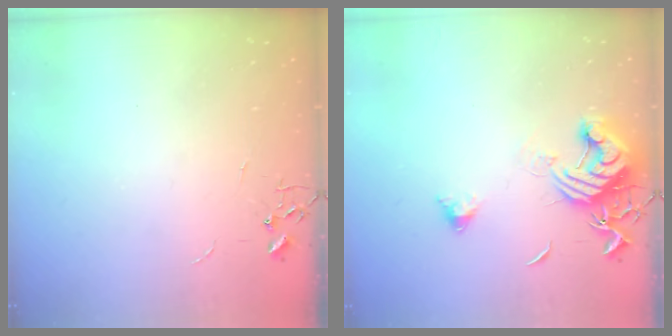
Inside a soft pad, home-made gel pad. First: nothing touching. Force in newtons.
{"total": 12.9, "press": 12.8, "slide": 1.7}